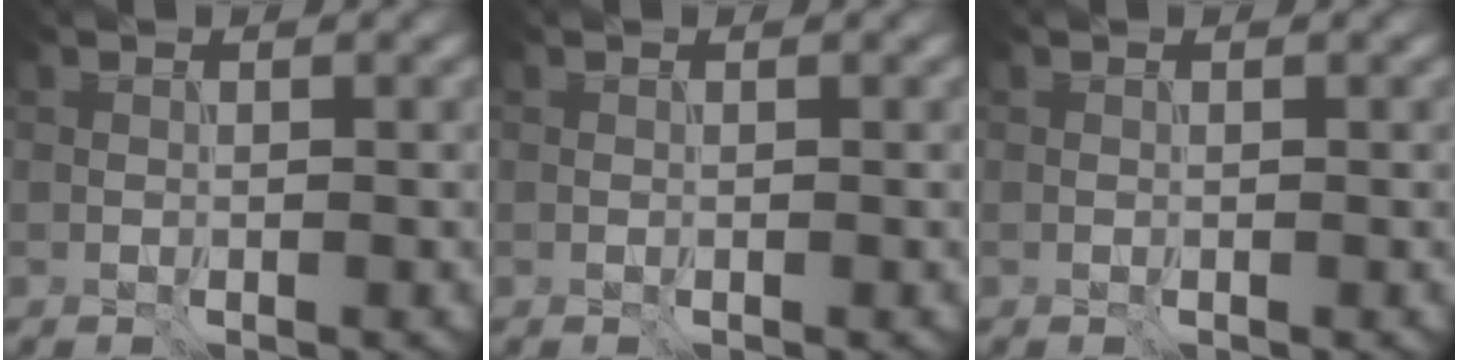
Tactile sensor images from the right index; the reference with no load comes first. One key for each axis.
{"total": 0.0}
{"total": 0.0}